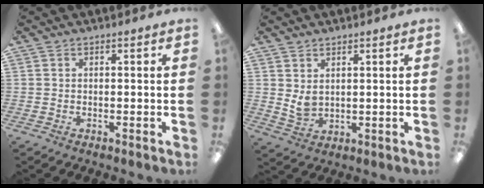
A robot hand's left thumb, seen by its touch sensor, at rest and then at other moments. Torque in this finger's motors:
{"motor_torque": [0.06, 0.21, 0.37, -0.13, -0.01]}